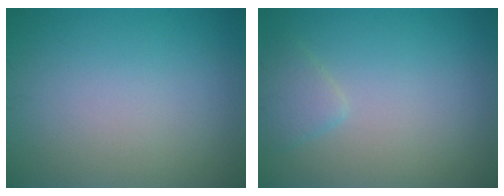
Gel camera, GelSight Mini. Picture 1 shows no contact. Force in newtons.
{"total": 1.7, "press": 1.7, "slide": 0.2}